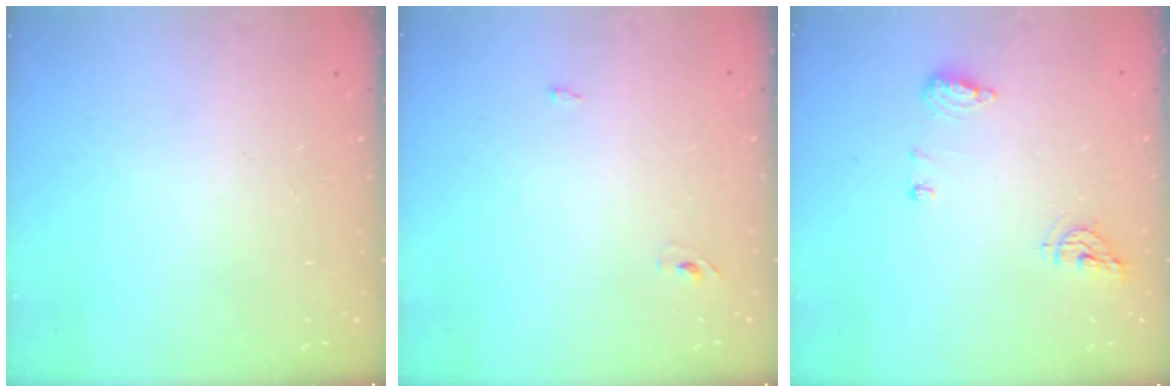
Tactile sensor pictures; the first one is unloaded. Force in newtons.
{"total": 2.4, "press": 2.2, "slide": 1.0}
{"total": 7.9, "press": 7.8, "slide": 1.5}